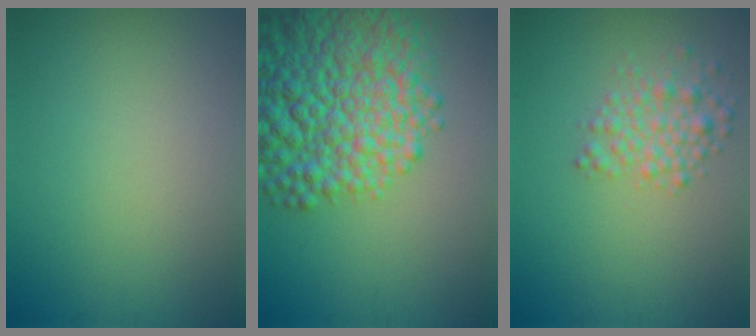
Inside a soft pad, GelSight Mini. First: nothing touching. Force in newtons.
{"total": 10.7, "press": 10.7, "slide": 0.5}
{"total": 2.8, "press": 2.8, "slide": 0.0}